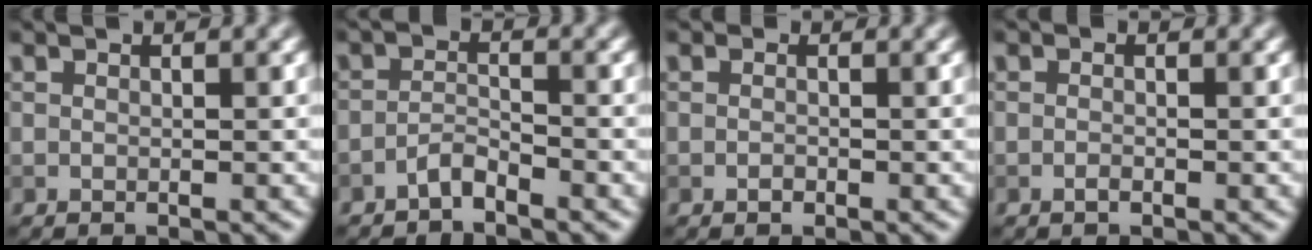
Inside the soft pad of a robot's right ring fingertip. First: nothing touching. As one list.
[{"total": 1.7, "force": [-1.4, 0.3, 0.8], "torque": [-0.016, 0.007, -0.031]}, {"total": 0.7, "force": [-0.3, 0.6, 0.3], "torque": [-0.001, -0.002, -0.007]}, {"total": 0.6, "force": [-0.3, 0.3, 0.4], "torque": [-0.008, 0.000, -0.007]}]